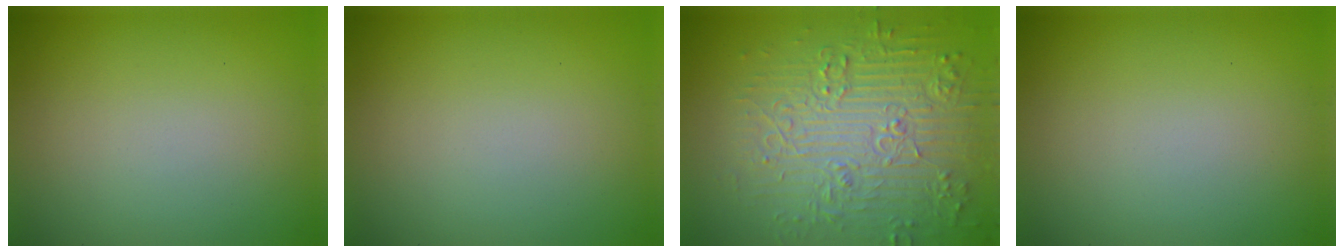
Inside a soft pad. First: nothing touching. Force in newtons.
{"total": 0.0}
{"total": 8.0, "press": 6.2, "slide": 5.0}
{"total": 0.0}